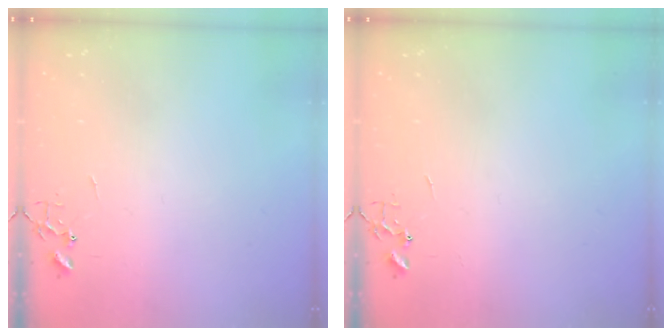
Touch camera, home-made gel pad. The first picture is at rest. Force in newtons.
{"total": 0.0}